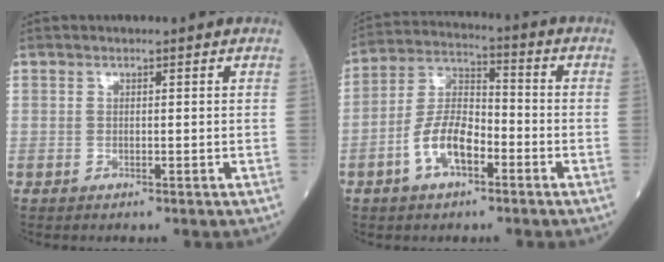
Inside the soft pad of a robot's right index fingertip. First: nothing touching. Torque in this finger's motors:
{"motor_torque": [1.15, -0.61, 0.65, 0.16]}